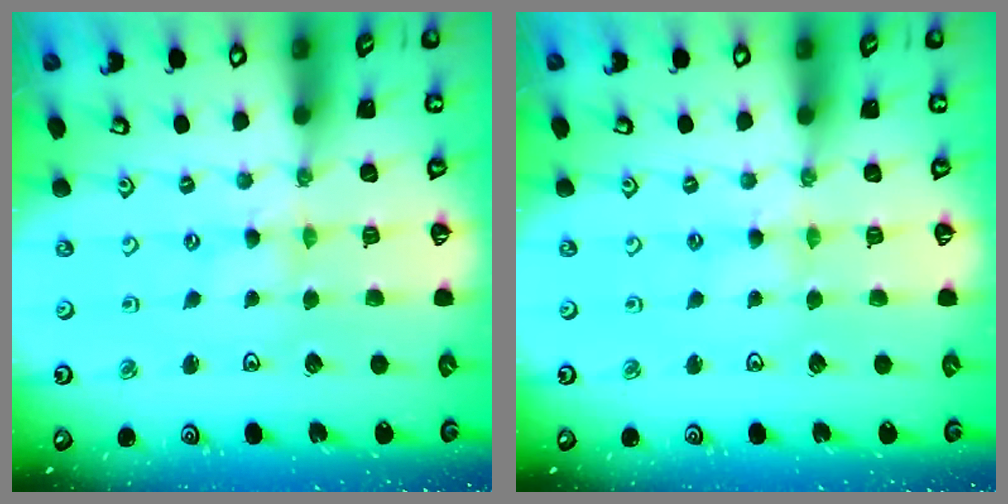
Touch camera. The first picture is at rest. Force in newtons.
{"total": 3.0, "press": 2.9, "slide": 0.4}